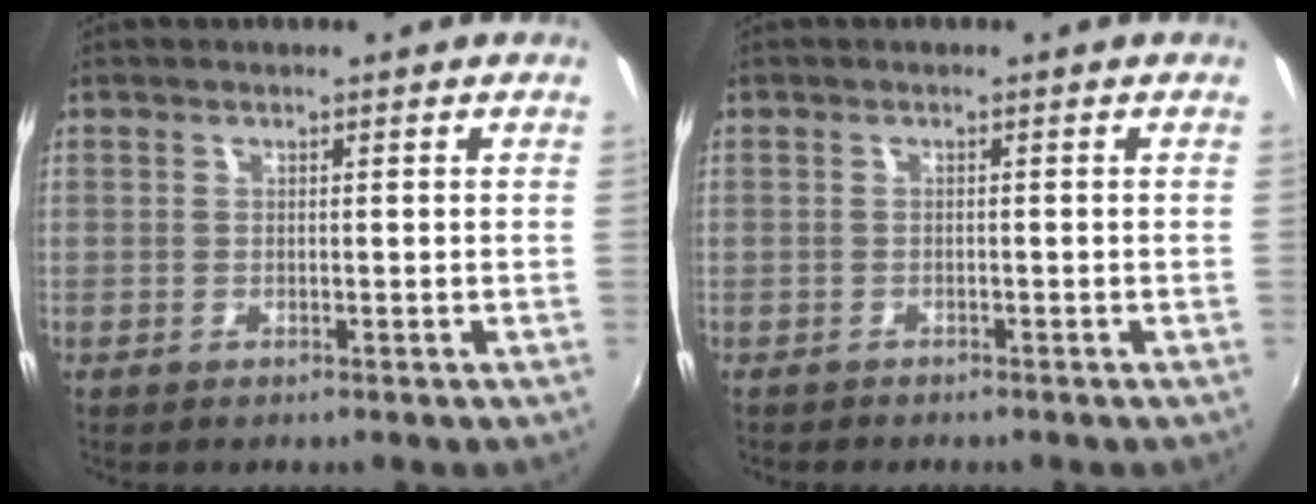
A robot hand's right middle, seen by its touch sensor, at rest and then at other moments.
{"total": 1.2, "force": [-1.1, 0.5, 0.1], "torque": [-0.008, -0.003, -0.018]}